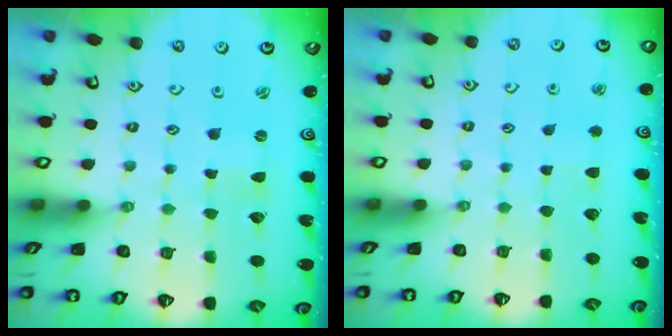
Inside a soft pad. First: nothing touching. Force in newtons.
{"total": 2.4, "press": 2.4, "slide": 0.3}